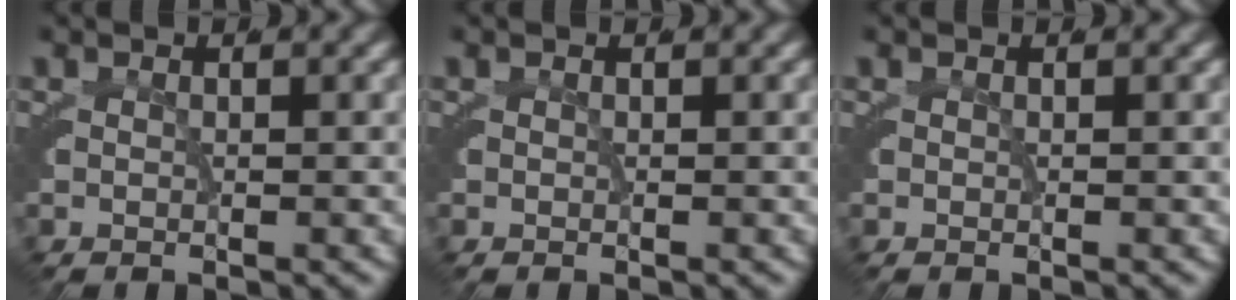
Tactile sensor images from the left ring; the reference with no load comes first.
{"total": 0.0}
{"total": 0.0}